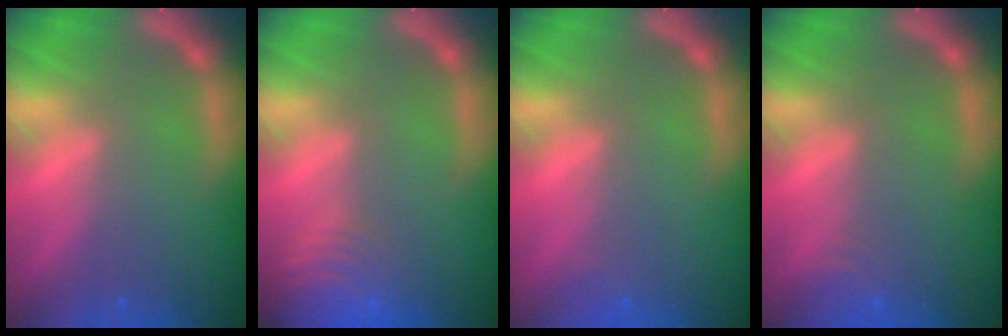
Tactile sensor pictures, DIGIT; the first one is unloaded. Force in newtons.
{"total": 9.0}
{"total": 0.9}
{"total": 2.4}